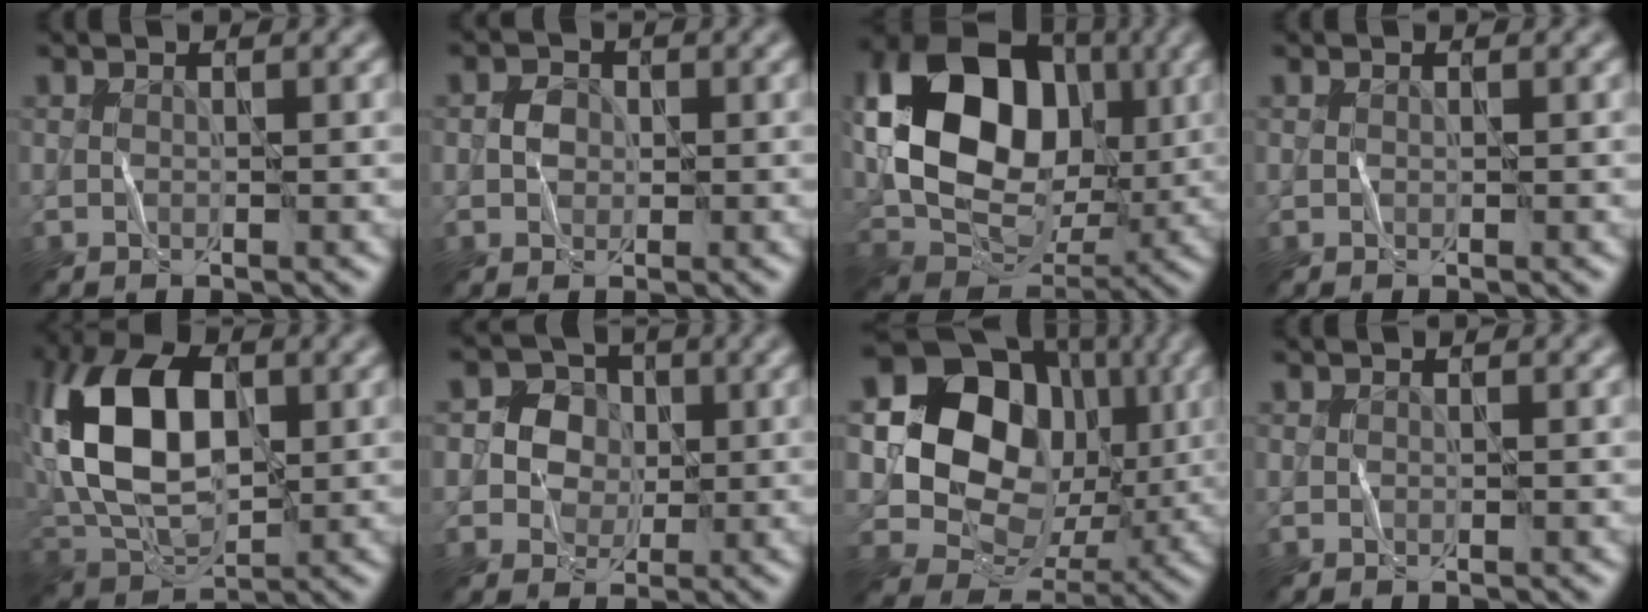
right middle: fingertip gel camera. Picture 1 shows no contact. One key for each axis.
{"total": 1.6, "fx": -0.1, "fy": 1.4, "fz": 0.6, "tx": -0.013, "ty": 0.005, "tz": -0.005}
{"total": 14.6, "fx": 2.1, "fy": 10.6, "fz": 9.7, "tx": -0.176, "ty": 0.010, "tz": 0.034}
{"total": 0.0}
{"total": 11.2, "fx": 1.2, "fy": 7.1, "fz": 8.6, "tx": -0.168, "ty": 0.017, "tz": 0.012}
{"total": 3.6, "fx": 0.1, "fy": 3.3, "fz": 1.3, "tx": -0.020, "ty": 0.003, "tz": -0.011}
{"total": 12.3, "fx": 1.7, "fy": 10.2, "fz": 6.7, "tx": -0.109, "ty": -0.005, "tz": 0.019}
{"total": 0.0}